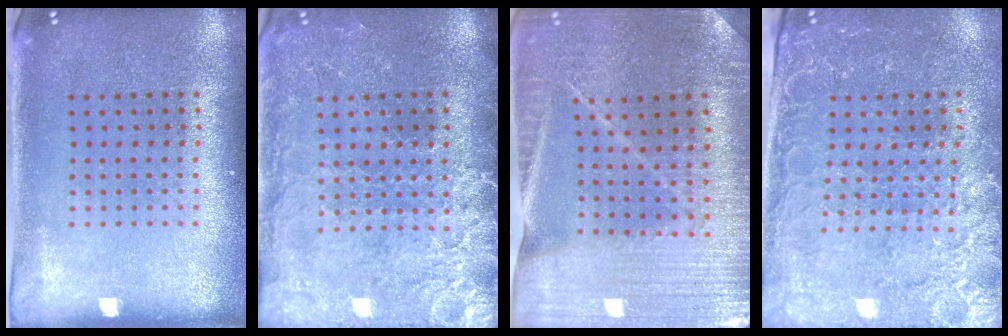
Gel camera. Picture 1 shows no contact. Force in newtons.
{"total": 3.4, "press": 3.2, "slide": 1.1}
{"total": 2.3, "press": 2.3, "slide": 0.1}
{"total": 3.1, "press": 2.9, "slide": 1.0}